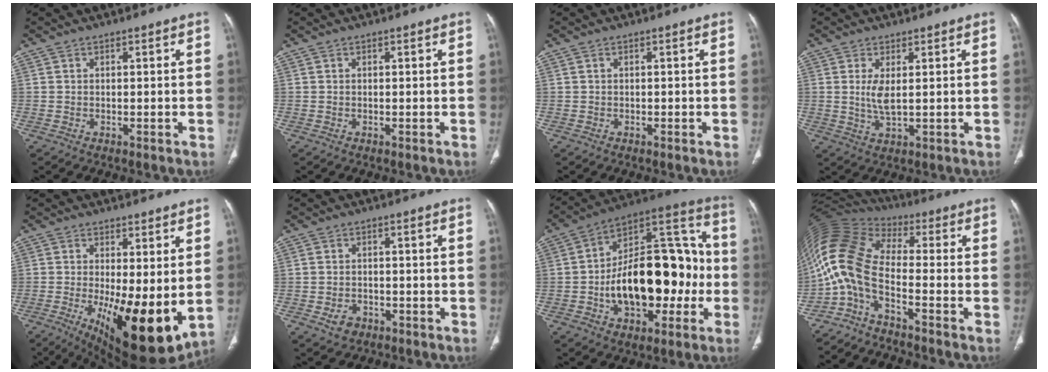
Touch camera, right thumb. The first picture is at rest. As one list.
[{"total": 0.0}, {"total": 0.0}, {"total": 4.1, "force": [0.7, 1.5, 3.8], "torque": [-0.084, -0.014, 0.021]}, {"total": 16.2, "force": [-2.4, 5.6, 15.0], "torque": [-0.227, -0.037, -0.016]}, {"total": 3.3, "force": [-1.5, 2.5, 1.5], "torque": [-0.022, 0.011, -0.018]}, {"total": 27.0, "force": [-4.1, 15.2, 21.9], "torque": [-0.310, 0.052, -0.053]}, {"total": 12.1, "force": [-4.8, 4.7, 10.0], "torque": [-0.224, 0.071, -0.104]}]